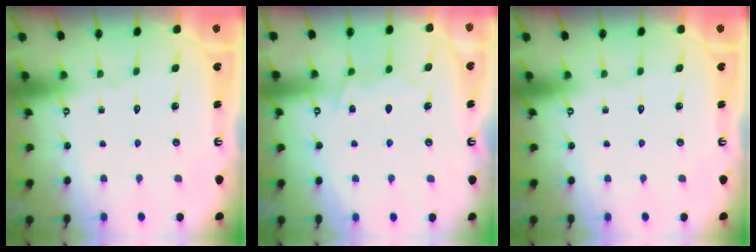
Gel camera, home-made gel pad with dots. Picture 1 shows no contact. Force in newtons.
{"total": 7.2, "press": 7.1, "slide": 1.0}
{"total": 0.0}